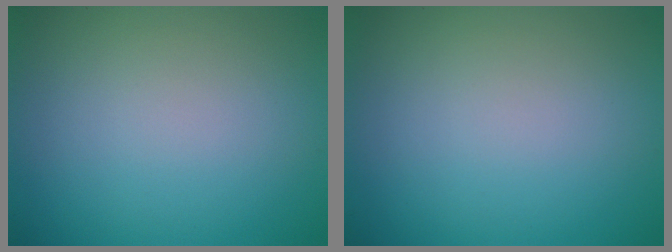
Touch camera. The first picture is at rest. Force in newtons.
{"total": 0.0}